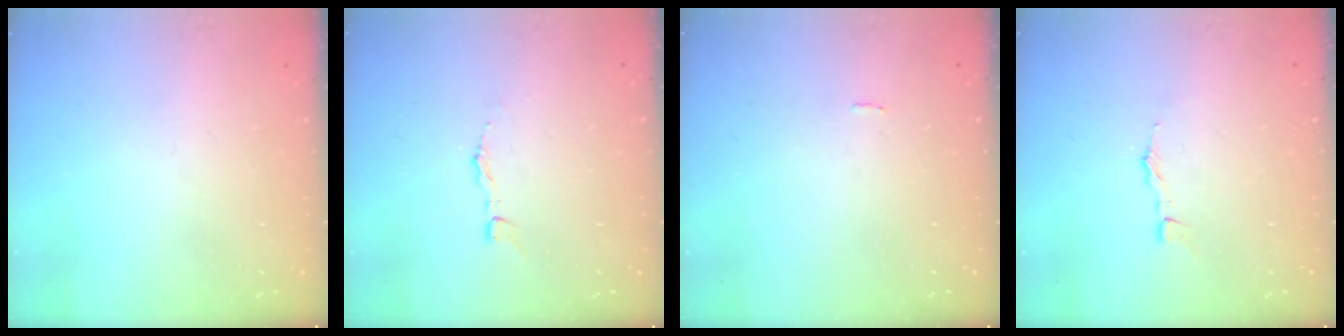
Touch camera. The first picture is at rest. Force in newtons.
{"total": 3.8, "press": 3.8, "slide": 0.3}
{"total": 0.0}
{"total": 1.6, "press": 1.6, "slide": 0.1}